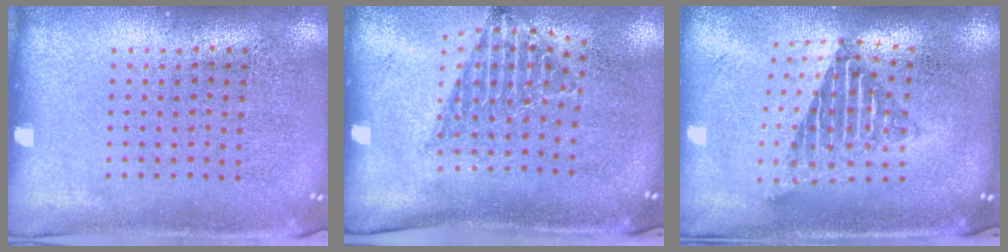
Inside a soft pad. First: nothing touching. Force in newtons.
{"total": 1.3, "press": 1.1, "slide": 0.7}
{"total": 1.8, "press": 1.5, "slide": 1.1}